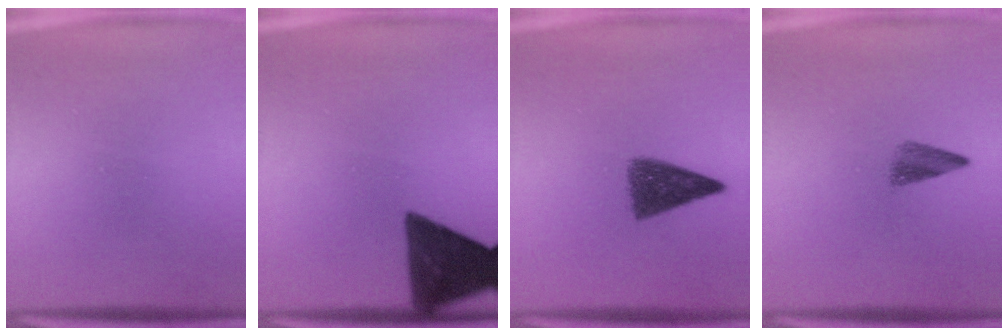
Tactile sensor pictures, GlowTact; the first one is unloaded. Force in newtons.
{"total": 13.0}
{"total": 7.4}
{"total": 2.7}